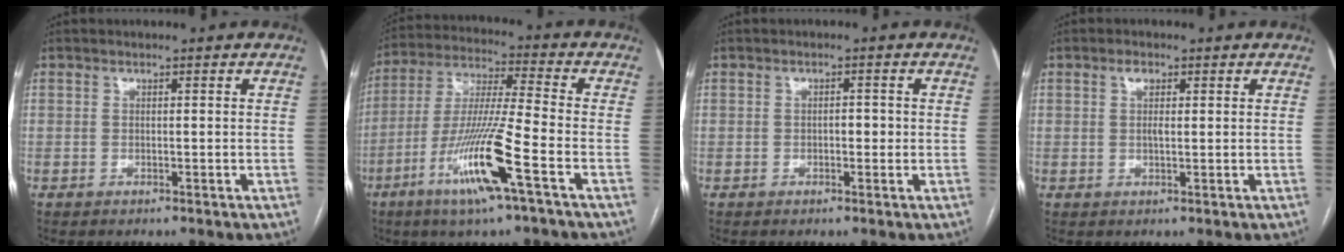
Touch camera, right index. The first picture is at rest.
{"total": 14.3, "force": [-6.5, -0.4, 12.7], "torque": [-0.259, -0.018, -0.124]}
{"total": 1.7, "force": [-0.2, 0.9, 1.3], "torque": [-0.015, 0.005, -0.004]}
{"total": 2.0, "force": [0.7, 1.0, 1.6], "torque": [-0.034, 0.006, 0.015]}